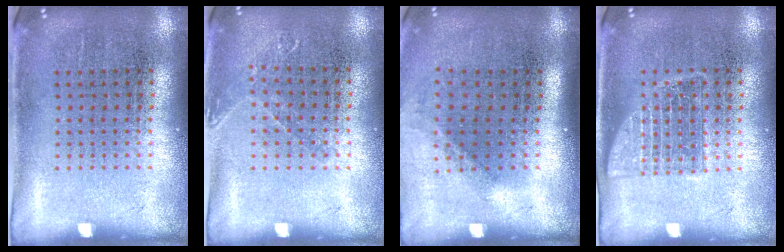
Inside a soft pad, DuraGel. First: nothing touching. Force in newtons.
{"total": 0.8, "press": 0.8, "slide": 0.1}
{"total": 1.3, "press": 0.9, "slide": 0.9}
{"total": 1.0, "press": 1.0, "slide": 0.2}